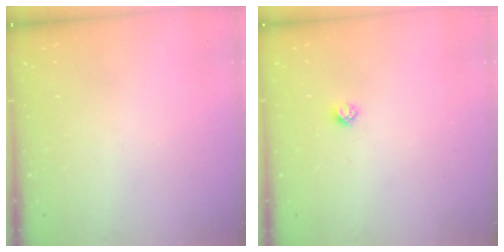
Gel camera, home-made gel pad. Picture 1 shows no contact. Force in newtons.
{"total": 2.7, "press": 2.6, "slide": 0.3}